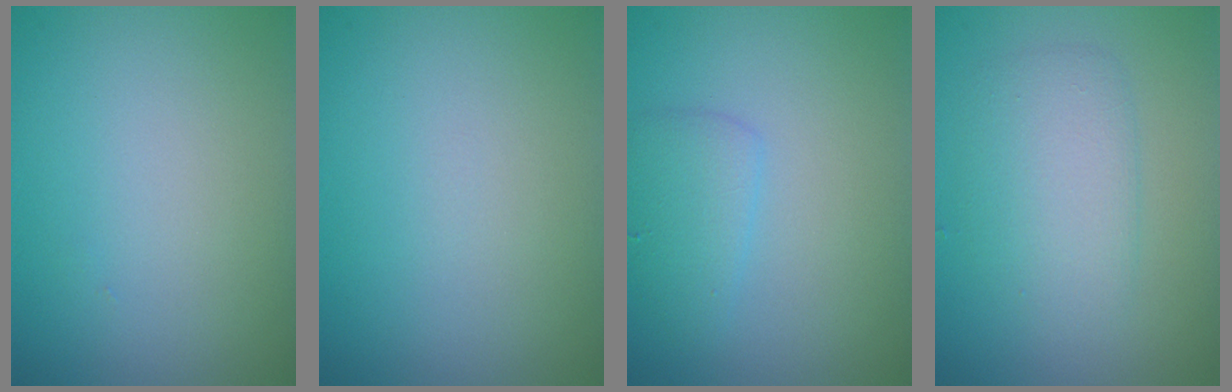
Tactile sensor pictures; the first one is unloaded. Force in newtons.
{"total": 0.0}
{"total": 2.1, "press": 2.1, "slide": 0.1}
{"total": 3.4, "press": 3.4, "slide": 0.0}